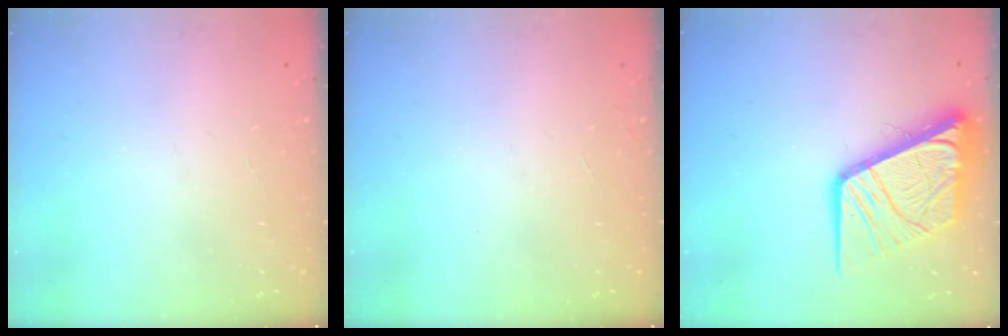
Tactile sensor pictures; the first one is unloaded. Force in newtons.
{"total": 0.0}
{"total": 16.5, "press": 16.4, "slide": 2.0}